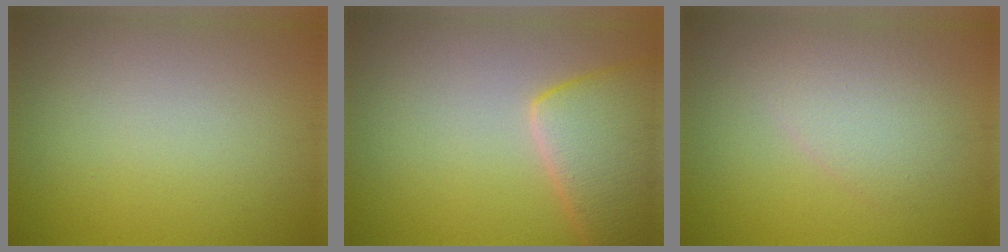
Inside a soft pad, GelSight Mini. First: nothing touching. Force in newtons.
{"total": 6.9, "press": 6.9, "slide": 0.5}
{"total": 3.0, "press": 3.0, "slide": 0.2}